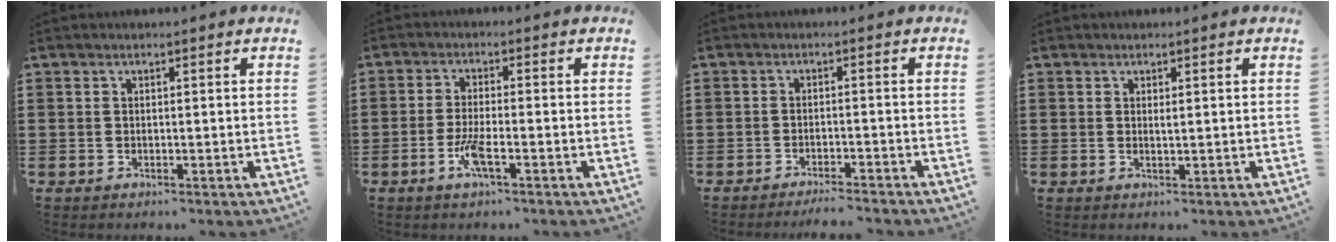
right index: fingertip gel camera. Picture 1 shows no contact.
{"total": 4.2, "force": [-2.0, 0.7, 3.6], "torque": [-0.089, -0.011, -0.044]}
{"total": 2.4, "force": [-2.3, -0.4, 0.5], "torque": [-0.012, -0.001, -0.046]}
{"total": 0.6, "force": [0.3, 0.2, 0.5], "torque": [-0.012, 0.001, 0.006]}